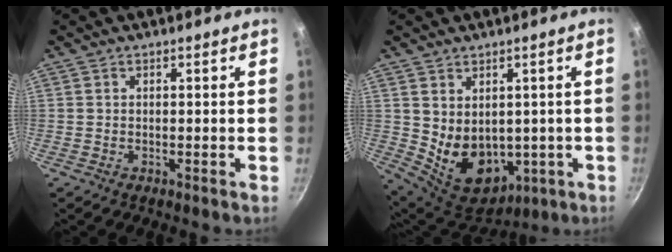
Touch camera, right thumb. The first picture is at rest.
{"total": 12.0, "force": [0.2, 8.9, 8.2], "torque": [-0.107, -0.024, 0.037]}